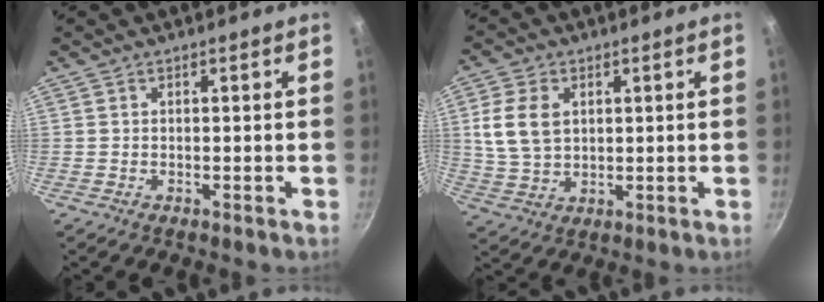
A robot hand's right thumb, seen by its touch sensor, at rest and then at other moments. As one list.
[{"total": 9.0, "force": [2.1, 6.3, 6.0], "torque": [-0.105, -0.008, 0.045]}]